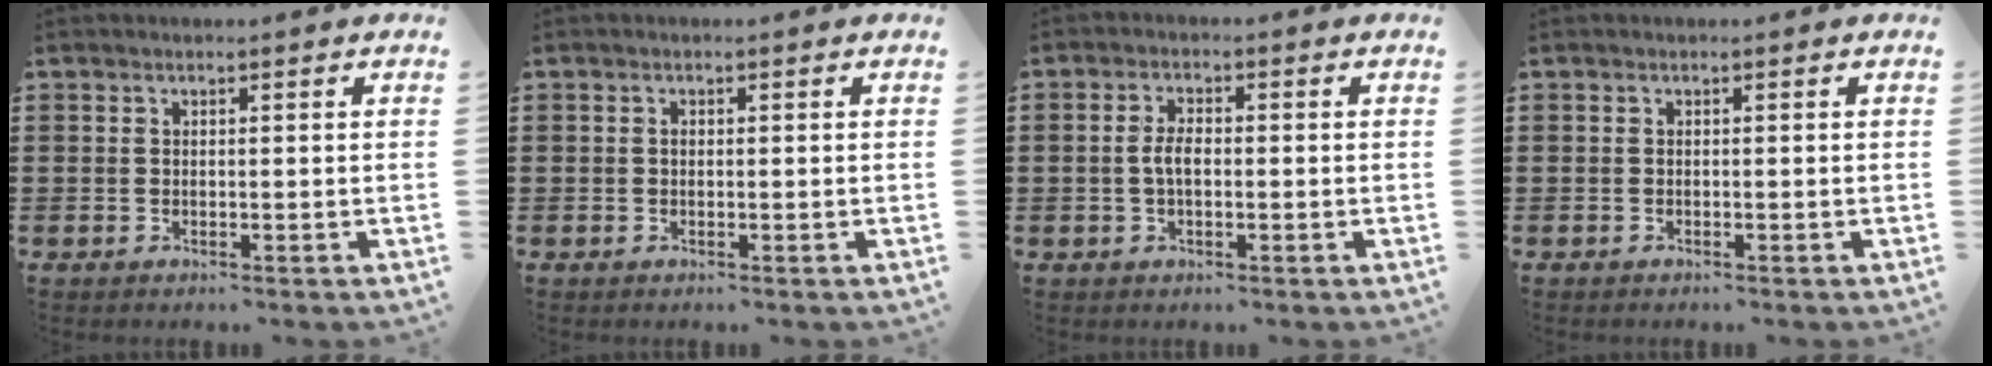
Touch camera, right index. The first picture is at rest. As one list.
[{"total": 0.5, "force": [-0.1, 0.4, 0.4], "torque": [-0.010, -0.001, -0.001]}, {"total": 3.2, "force": [-0.3, 1.4, 2.8], "torque": [-0.069, -0.002, -0.011]}, {"total": 0.0}]